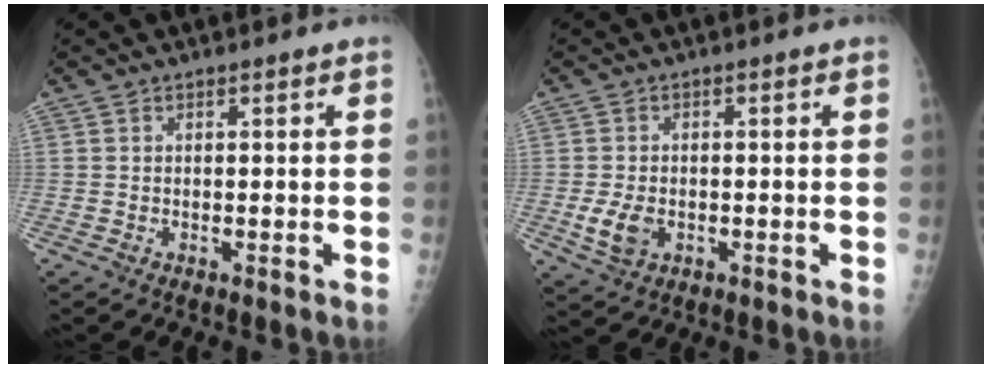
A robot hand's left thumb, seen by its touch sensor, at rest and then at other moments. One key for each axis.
{"total": 4.8, "fx": -1.2, "fy": 3.2, "fz": 3.3, "tx": -0.063, "ty": -0.003, "tz": -0.017}